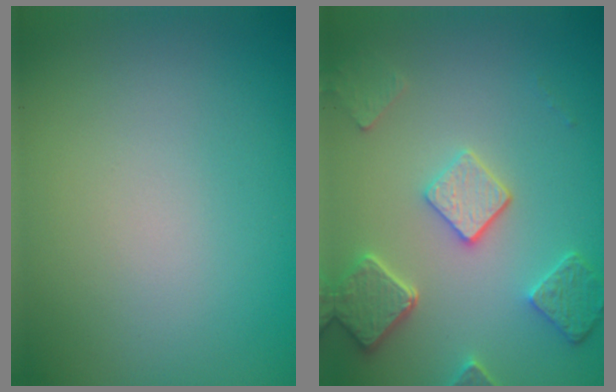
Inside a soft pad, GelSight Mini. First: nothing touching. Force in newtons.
{"total": 5.0, "press": 3.9, "slide": 3.1}